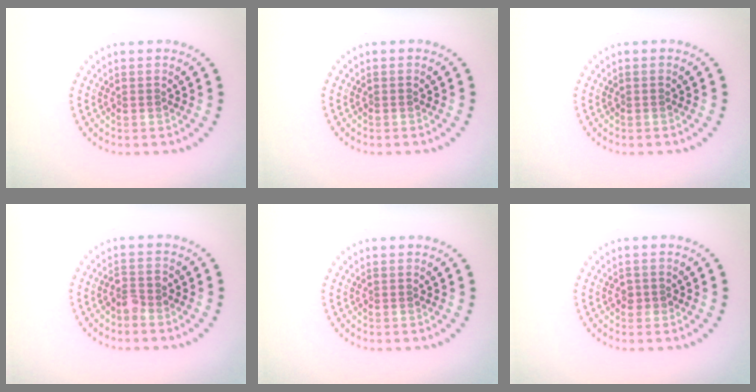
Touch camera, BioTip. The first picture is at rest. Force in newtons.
{"total": 0.0}
{"total": 0.0}
{"total": 1.7, "press": 1.4, "slide": 0.9}
{"total": 0.0}
{"total": 0.9, "press": 0.8, "slide": 0.3}